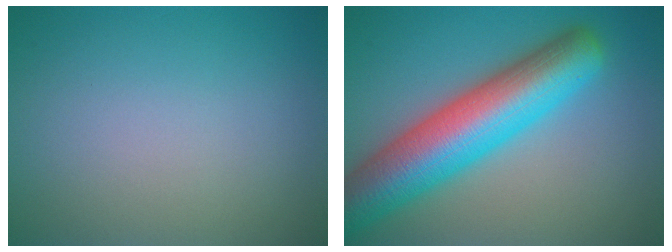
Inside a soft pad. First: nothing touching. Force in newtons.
{"total": 10.8, "press": 10.8, "slide": 0.4}